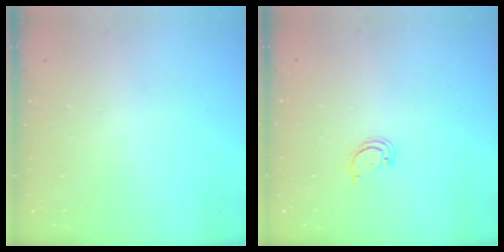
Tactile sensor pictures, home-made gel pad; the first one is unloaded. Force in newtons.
{"total": 2.2, "press": 2.2, "slide": 0.2}